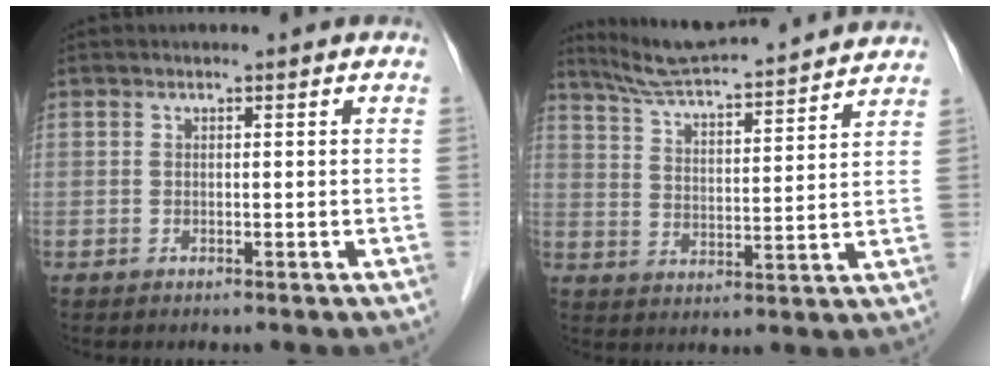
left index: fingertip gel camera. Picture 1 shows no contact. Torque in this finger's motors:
{"motor_torque": [-0.73, -0.88, 0.28, 0.07]}